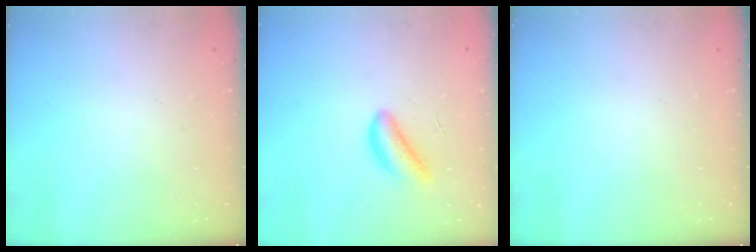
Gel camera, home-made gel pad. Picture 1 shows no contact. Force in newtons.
{"total": 3.6, "press": 3.5, "slide": 0.9}
{"total": 0.0}